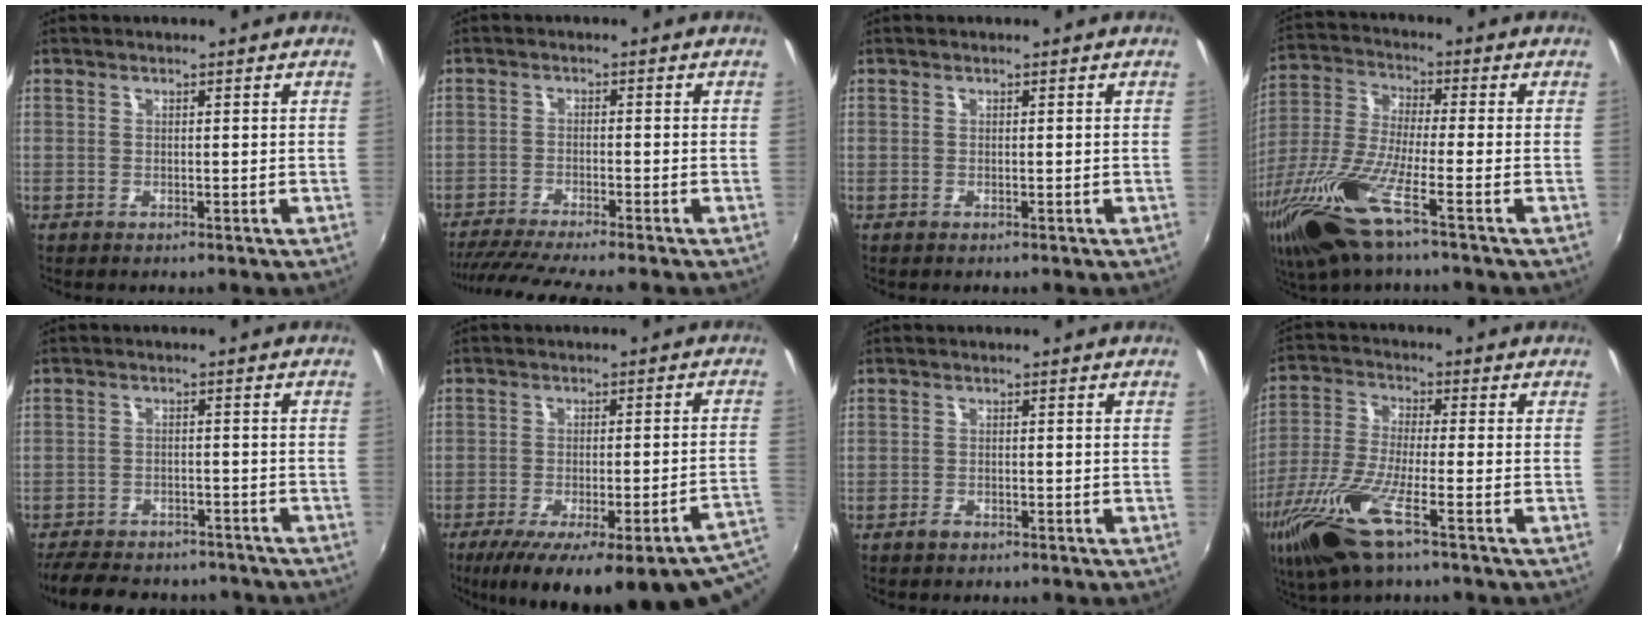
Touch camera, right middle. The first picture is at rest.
{"total": 10.1, "force": [-8.8, -0.4, 4.9], "torque": [-0.111, -0.025, -0.146]}
{"total": 0.0}
{"total": 16.1, "force": [-9.3, 2.4, 12.9], "torque": [-0.284, -0.037, -0.188]}
{"total": 15.5, "force": [-13.0, 5.9, 6.0], "torque": [-0.139, -0.005, -0.180]}
{"total": 24.0, "force": [-14.9, 5.9, 18.0], "torque": [-0.239, -0.042, -0.184]}
{"total": 1.4, "force": [-1.1, 0.6, 0.5], "torque": [-0.010, -0.001, -0.020]}
{"total": 14.6, "force": [-8.1, 2.8, 11.8], "torque": [-0.261, -0.038, -0.161]}